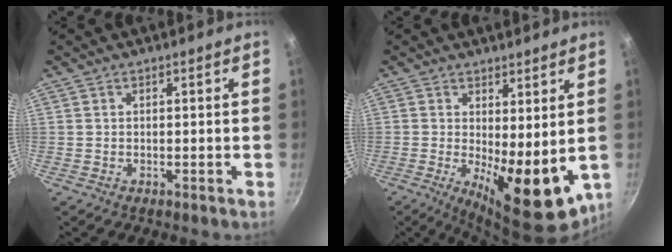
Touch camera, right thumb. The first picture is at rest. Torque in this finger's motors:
{"motor_torque": [-0.40, 1.09, 0.83, -0.17, 0.27]}